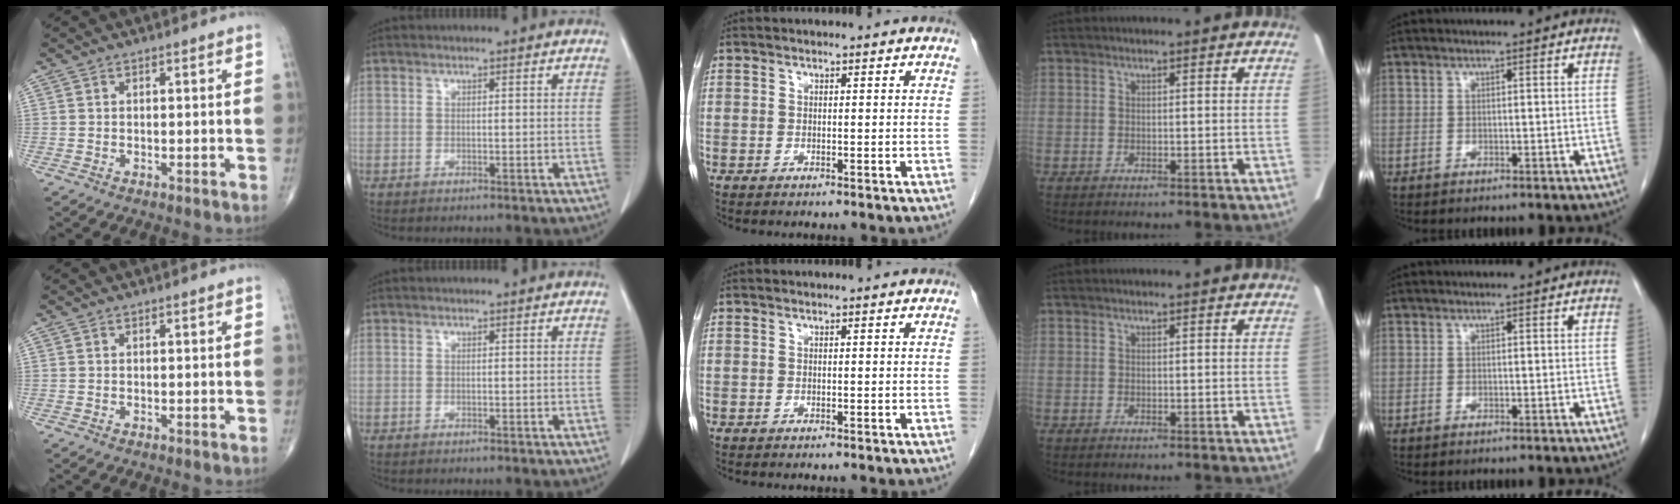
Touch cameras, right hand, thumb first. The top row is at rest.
{}